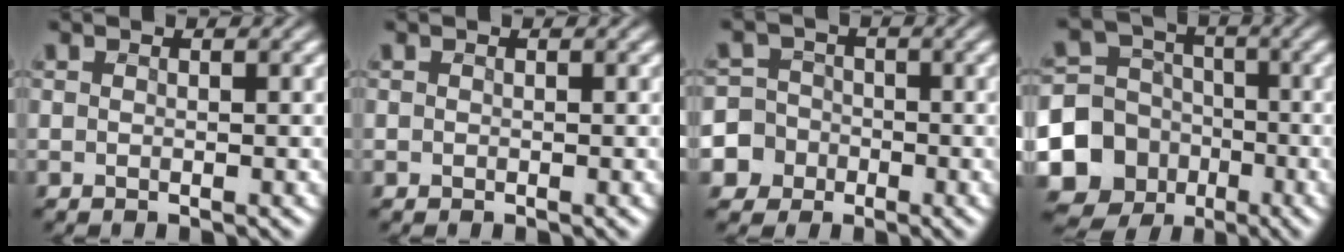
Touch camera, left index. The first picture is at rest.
{"total": 0.0}
{"total": 7.3, "force": [-3.4, 6.4, 0.9], "torque": [-0.017, -0.007, -0.086]}
{"total": 14.0, "force": [-5.2, 12.7, 3.1], "torque": [-0.077, -0.045, -0.109]}